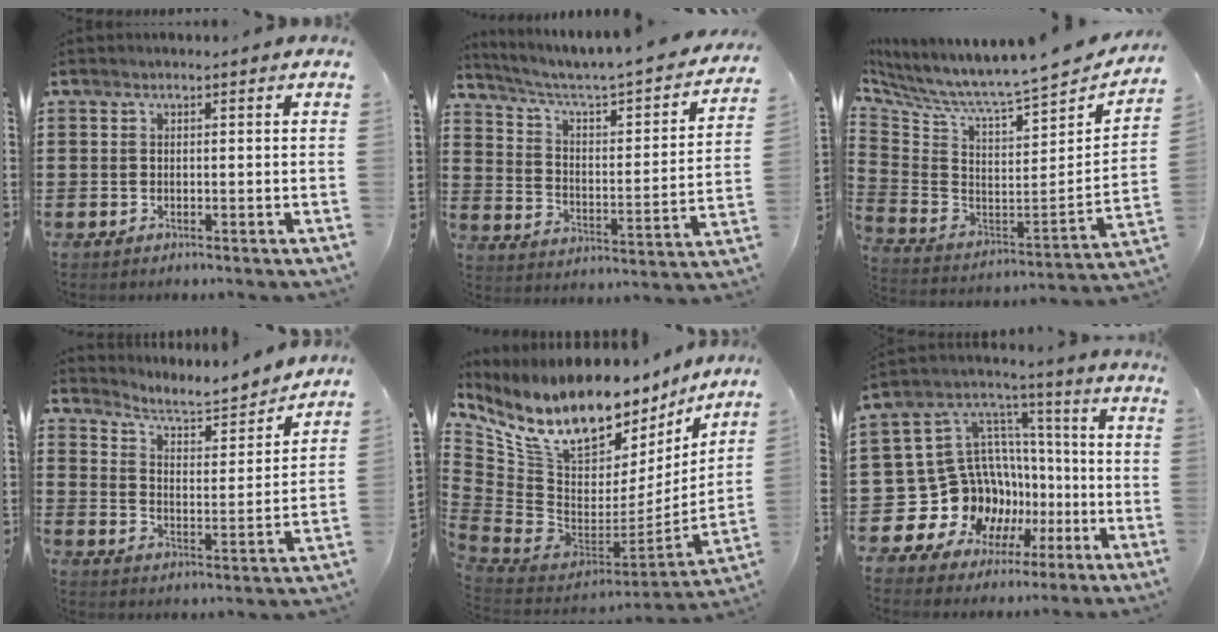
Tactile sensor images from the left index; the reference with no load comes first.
{"total": 3.3, "force": [2.4, 0.7, 2.1], "torque": [-0.059, -0.035, 0.027]}
{"total": 6.2, "force": [5.3, -0.2, 3.2], "torque": [-0.088, -0.063, 0.074]}
{"total": 4.5, "force": [4.2, 0.6, 1.5], "torque": [-0.046, -0.034, 0.062]}
{"total": 14.0, "force": [10.5, 6.1, 6.8], "torque": [-0.161, -0.086, 0.187]}
{"total": 15.8, "force": [-4.1, 14.3, 5.4], "torque": [-0.162, -0.022, -0.032]}